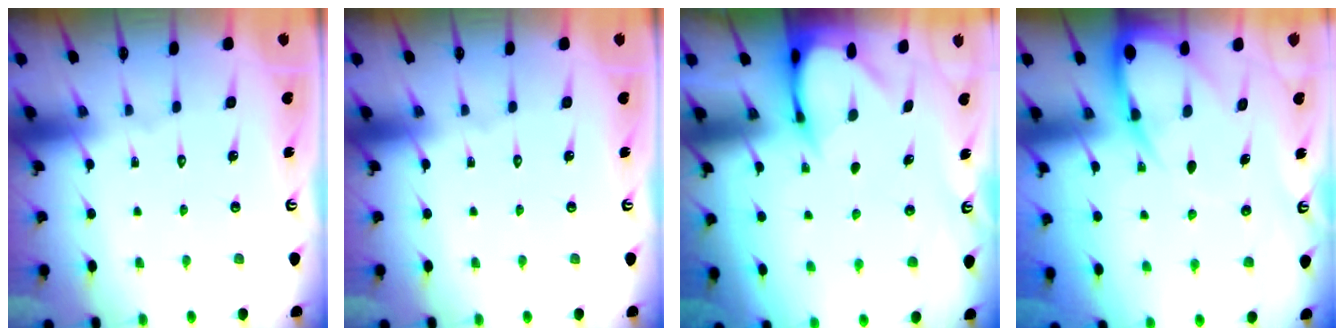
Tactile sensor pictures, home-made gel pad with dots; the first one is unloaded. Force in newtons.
{"total": 0.0}
{"total": 3.4, "press": 3.4, "slide": 0.3}
{"total": 7.8, "press": 7.7, "slide": 0.9}